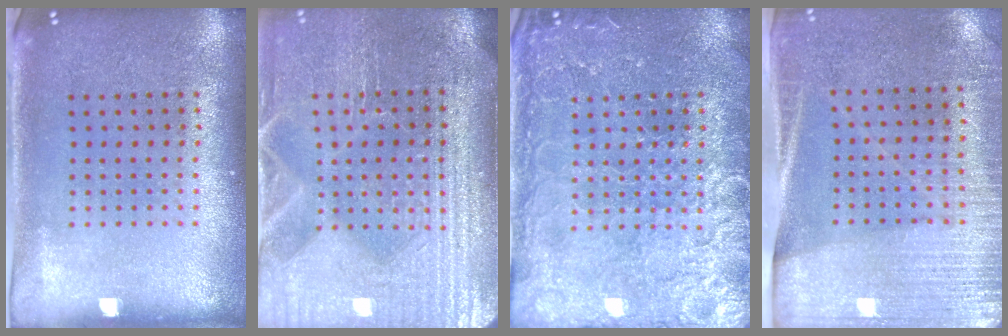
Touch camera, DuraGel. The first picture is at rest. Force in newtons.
{"total": 4.2, "press": 3.9, "slide": 1.4}
{"total": 3.7, "press": 3.6, "slide": 0.5}
{"total": 2.8, "press": 2.5, "slide": 1.3}